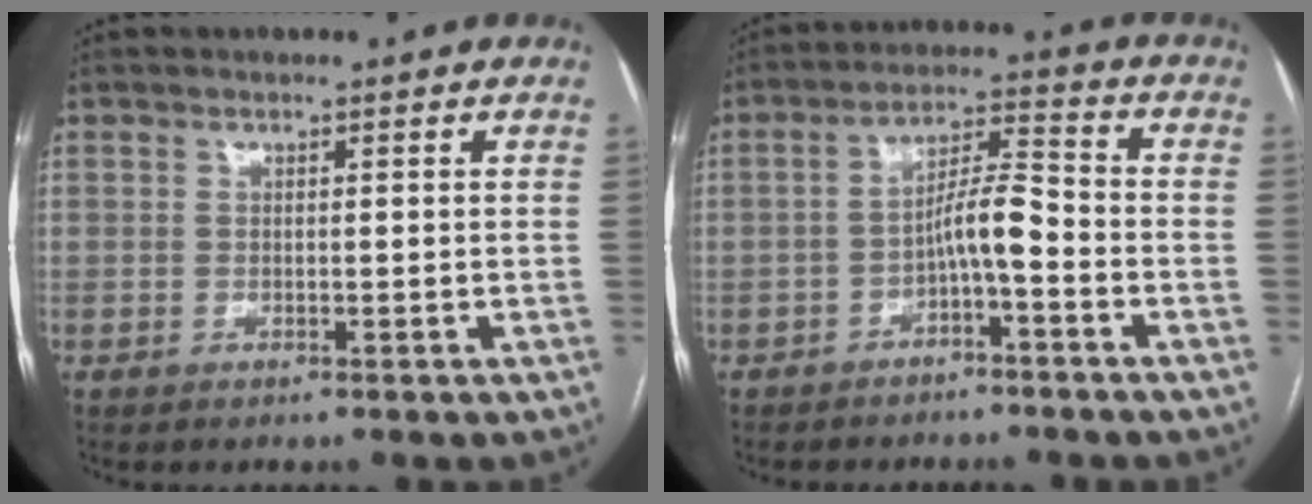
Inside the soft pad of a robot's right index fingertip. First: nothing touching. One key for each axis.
{"total": 6.1, "fx": -2.4, "fy": 0.8, "fz": 5.6, "tx": -0.098, "ty": 0.023, "tz": -0.040}